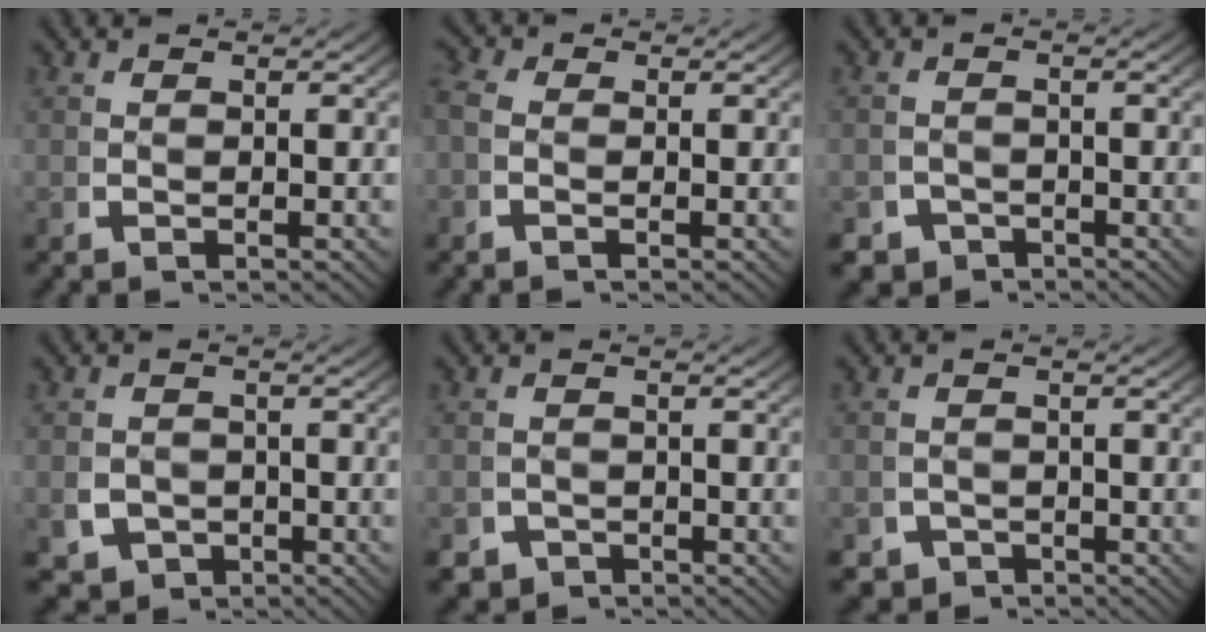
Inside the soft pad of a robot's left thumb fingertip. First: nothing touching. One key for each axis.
{"total": 1.8, "fx": -0.3, "fy": 1.6, "fz": 0.9, "tx": -0.024, "ty": -0.001, "tz": -0.014}
{"total": 4.3, "fx": -3.8, "fy": 2.0, "fz": 0.2, "tx": 0.009, "ty": -0.022, "tz": -0.067}
{"total": 5.4, "fx": -2.7, "fy": 4.3, "fz": 1.8, "tx": -0.029, "ty": -0.032, "tz": -0.040}
{"total": 4.0, "fx": -3.4, "fy": 2.0, "fz": 0.3, "tx": 0.001, "ty": -0.023, "tz": -0.056}
{"total": 3.7, "fx": -3.3, "fy": 1.7, "fz": 0.2, "tx": 0.009, "ty": -0.021, "tz": -0.054}